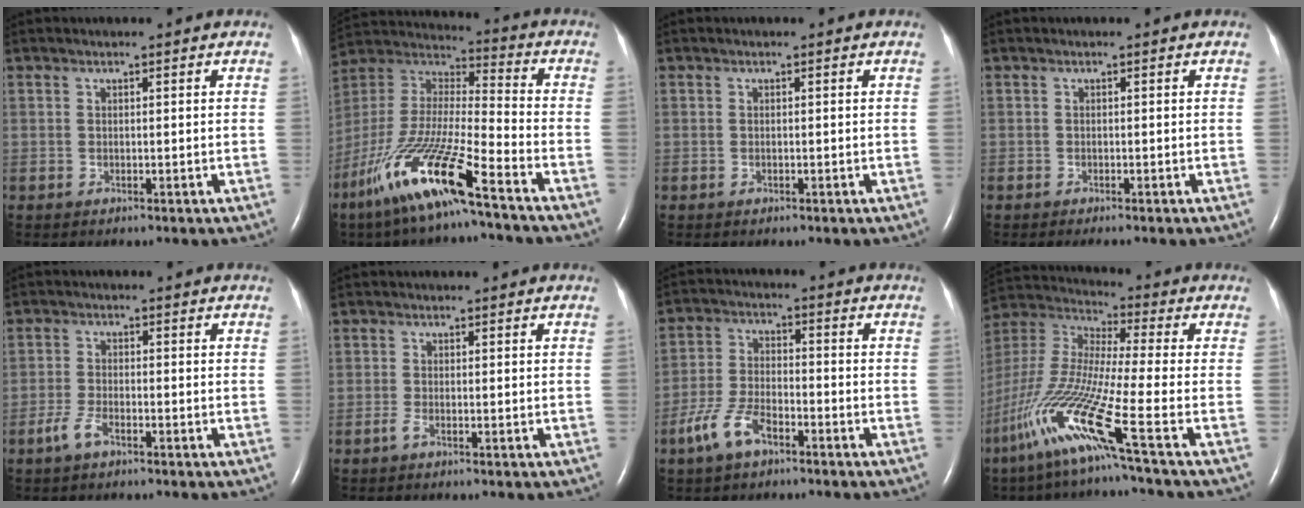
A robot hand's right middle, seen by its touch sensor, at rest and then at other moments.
{"total": 17.8, "force": [-10.8, 1.4, 14.0], "torque": [-0.312, -0.036, -0.210]}
{"total": 0.0}
{"total": 1.3, "force": [-1.1, 0.2, 0.7], "torque": [-0.011, -0.004, -0.013]}
{"total": 3.1, "force": [-2.0, 1.0, 2.2], "torque": [-0.055, -0.001, -0.043]}
{"total": 0.9, "force": [-0.5, 0.0, 0.7], "torque": [-0.019, -0.002, -0.014]}
{"total": 7.2, "force": [-4.4, 2.9, 4.8], "torque": [-0.114, -0.001, -0.087]}
{"total": 17.7, "force": [-9.1, -1.0, 15.1], "torque": [-0.341, -0.047, -0.185]}